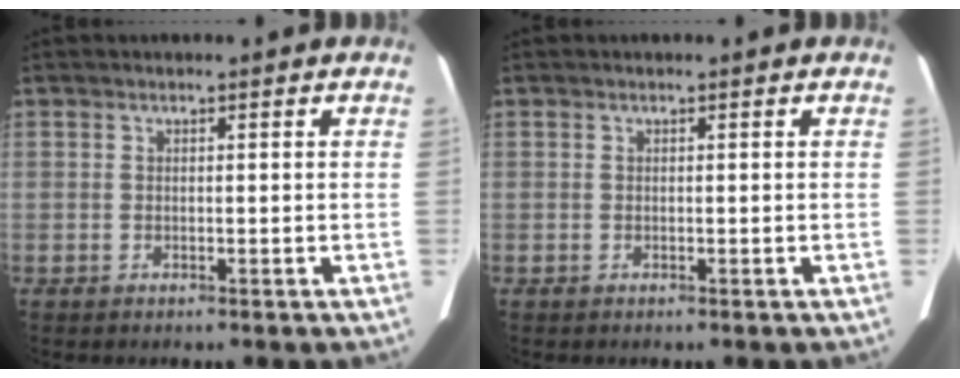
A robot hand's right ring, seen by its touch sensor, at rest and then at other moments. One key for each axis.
{"total": 0.0}